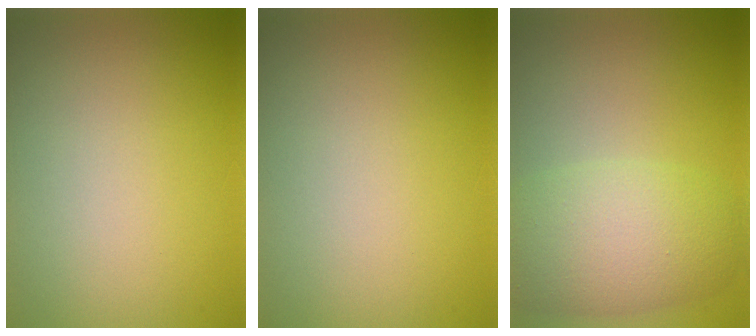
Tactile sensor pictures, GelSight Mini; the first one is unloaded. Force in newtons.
{"total": 0.0}
{"total": 6.2, "press": 6.2, "slide": 0.5}